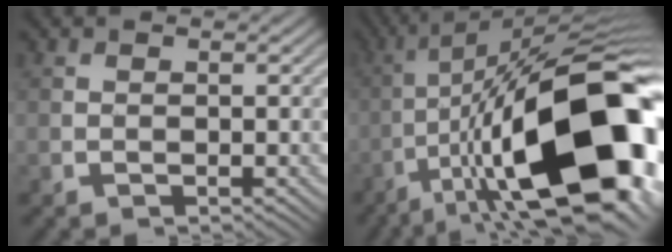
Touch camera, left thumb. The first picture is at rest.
{"total": 22.9, "force": [-7.0, 8.5, 20.1], "torque": [-0.328, -0.004, -0.109]}